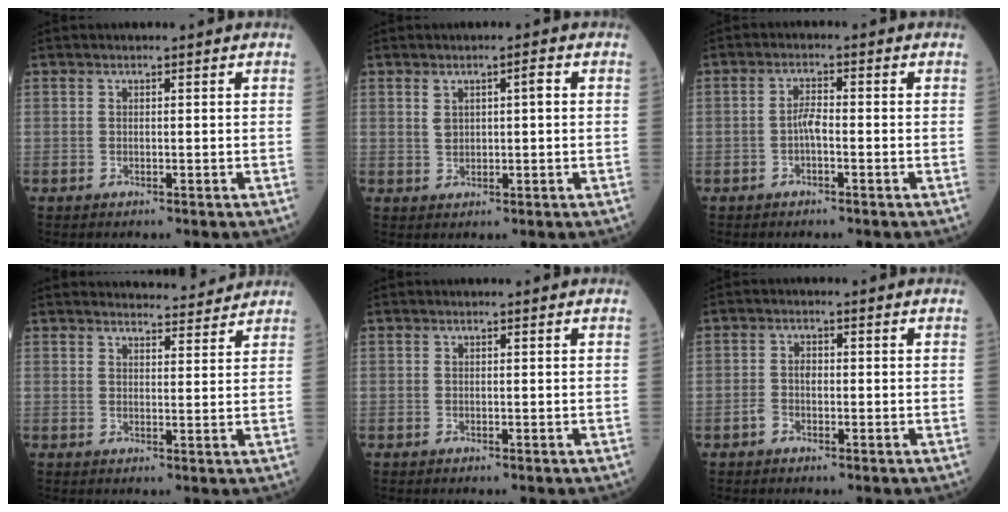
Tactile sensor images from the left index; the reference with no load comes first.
{"total": 3.1, "force": [0.8, 1.2, 2.7], "torque": [-0.052, 0.011, 0.017]}
{"total": 2.4, "force": [-0.9, 0.6, 2.2], "torque": [-0.044, 0.002, -0.018]}
{"total": 8.1, "force": [7.9, 1.2, 1.2], "torque": [-0.007, 0.005, 0.091]}
{"total": 0.0}
{"total": 2.2, "force": [-0.8, 1.3, 1.5], "torque": [-0.034, 0.005, -0.016]}